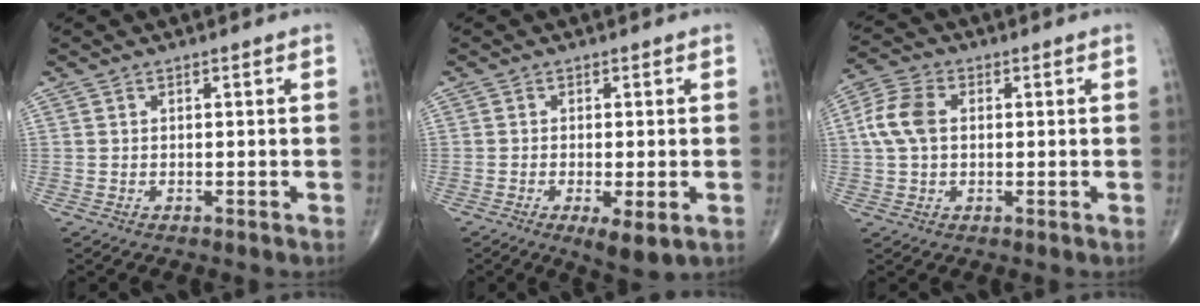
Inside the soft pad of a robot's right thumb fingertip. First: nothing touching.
{"total": 5.2, "force": [-1.9, 1.3, 4.7], "torque": [-0.078, -0.016, -0.030]}
{"total": 7.4, "force": [0.8, 5.0, 5.4], "torque": [-0.119, 0.017, 0.011]}